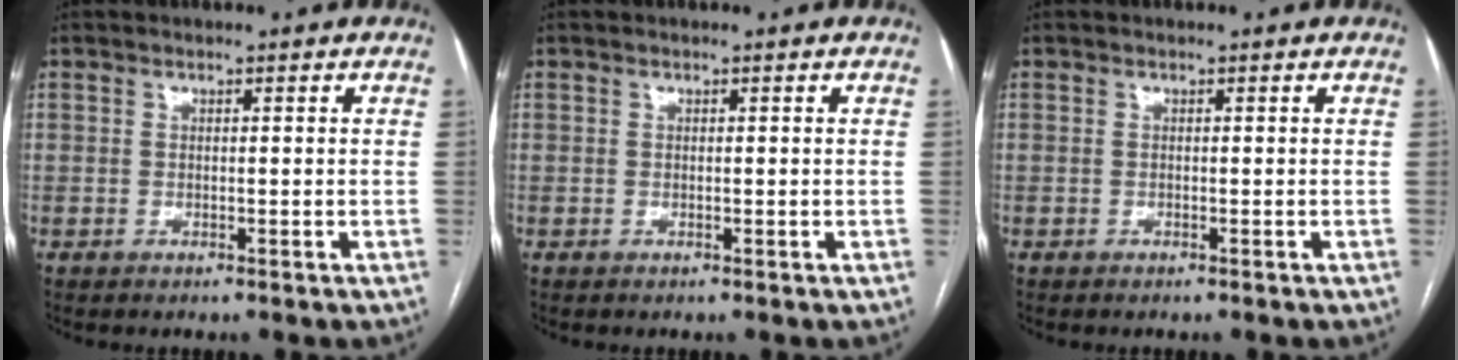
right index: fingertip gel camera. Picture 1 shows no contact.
{"total": 0.0}
{"total": 0.0}